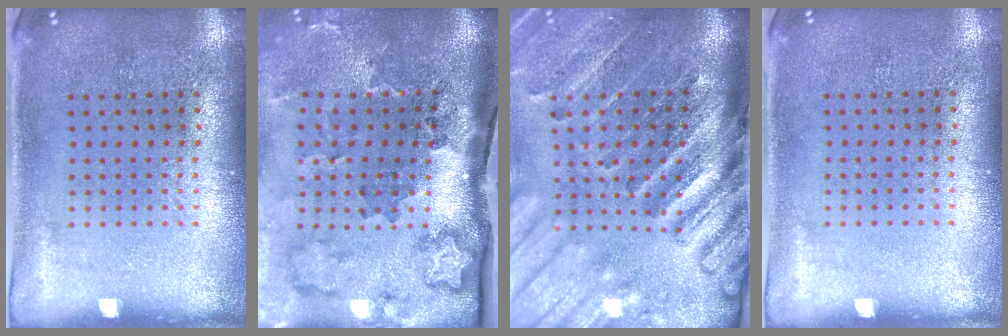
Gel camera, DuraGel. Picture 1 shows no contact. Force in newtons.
{"total": 3.8, "press": 2.4, "slide": 3.0}
{"total": 4.4, "press": 3.3, "slide": 2.9}
{"total": 0.0}